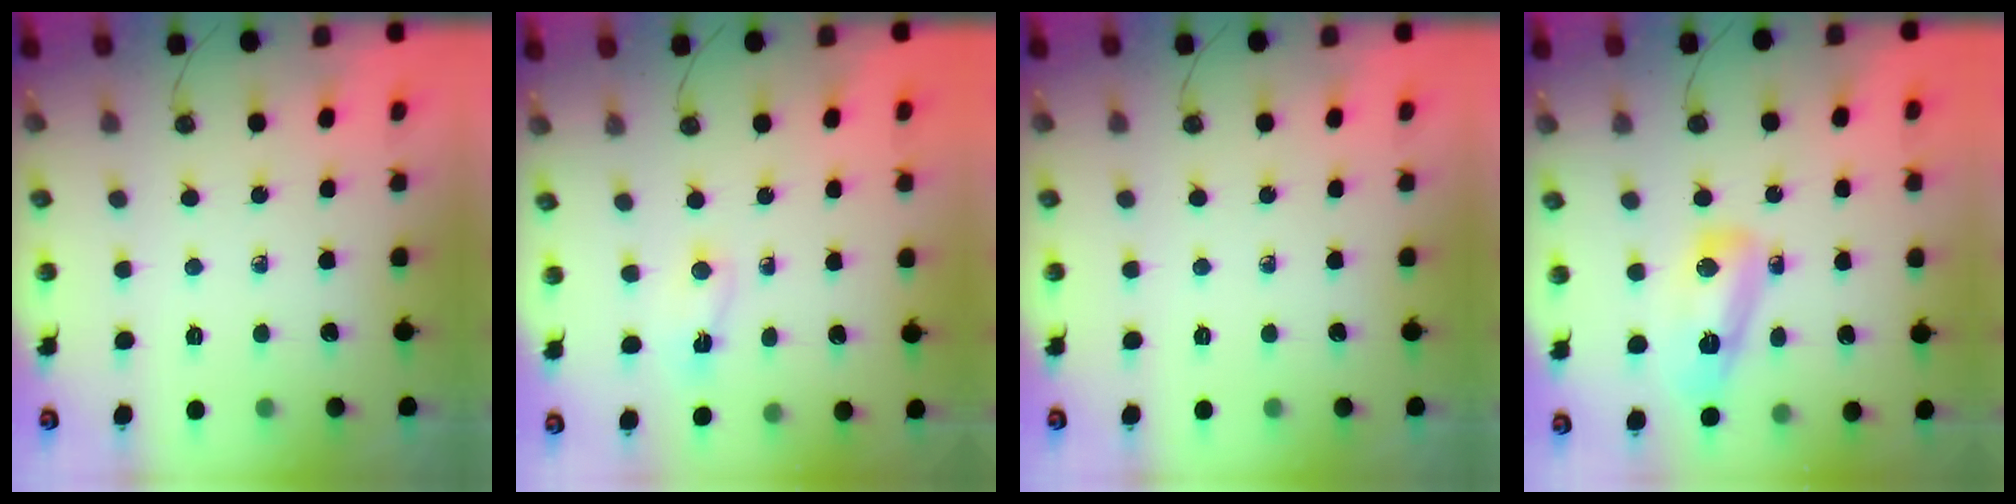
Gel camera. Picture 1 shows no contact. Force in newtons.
{"total": 2.2, "press": 1.9, "slide": 1.1}
{"total": 0.0}
{"total": 9.4, "press": 9.0, "slide": 2.7}